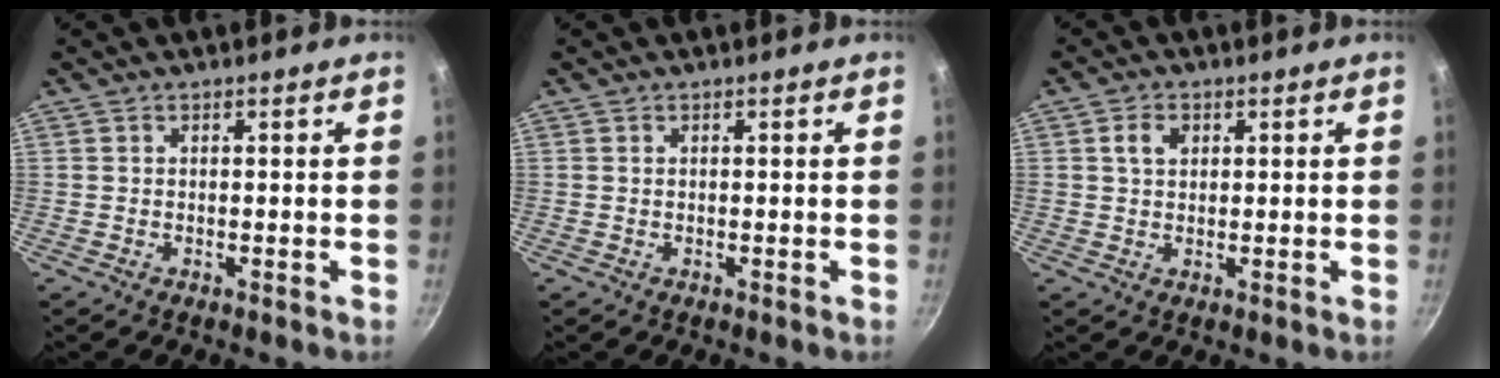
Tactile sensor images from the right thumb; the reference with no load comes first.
{"total": 0.0}
{"total": 3.4, "force": [1.1, 2.5, 2.1], "torque": [-0.026, 0.001, 0.018]}